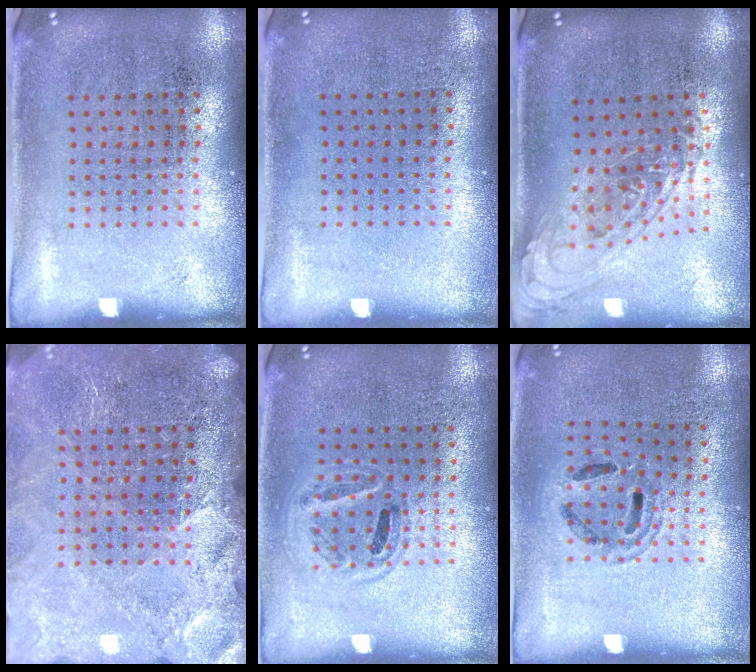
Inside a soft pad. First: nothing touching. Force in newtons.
{"total": 0.0}
{"total": 1.1, "press": 1.0, "slide": 0.4}
{"total": 3.3, "press": 3.0, "slide": 1.4}
{"total": 1.0, "press": 0.9, "slide": 0.4}
{"total": 1.0, "press": 1.0, "slide": 0.1}